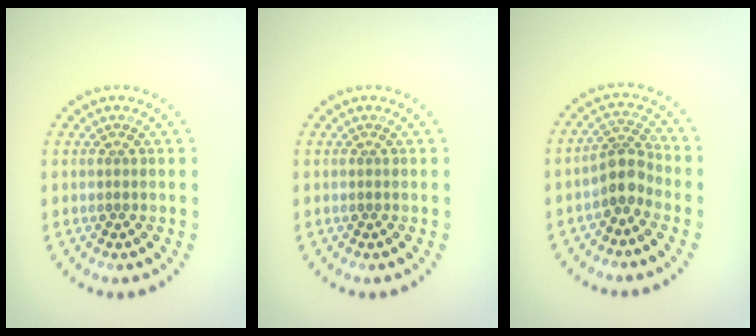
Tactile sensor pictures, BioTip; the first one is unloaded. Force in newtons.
{"total": 0.0}
{"total": 2.9, "press": 2.3, "slide": 1.8}